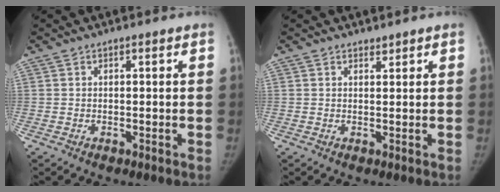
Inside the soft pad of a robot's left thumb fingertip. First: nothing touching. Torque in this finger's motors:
{"motor_torque": [0.23, -0.08, 0.31, -0.12, -0.05]}